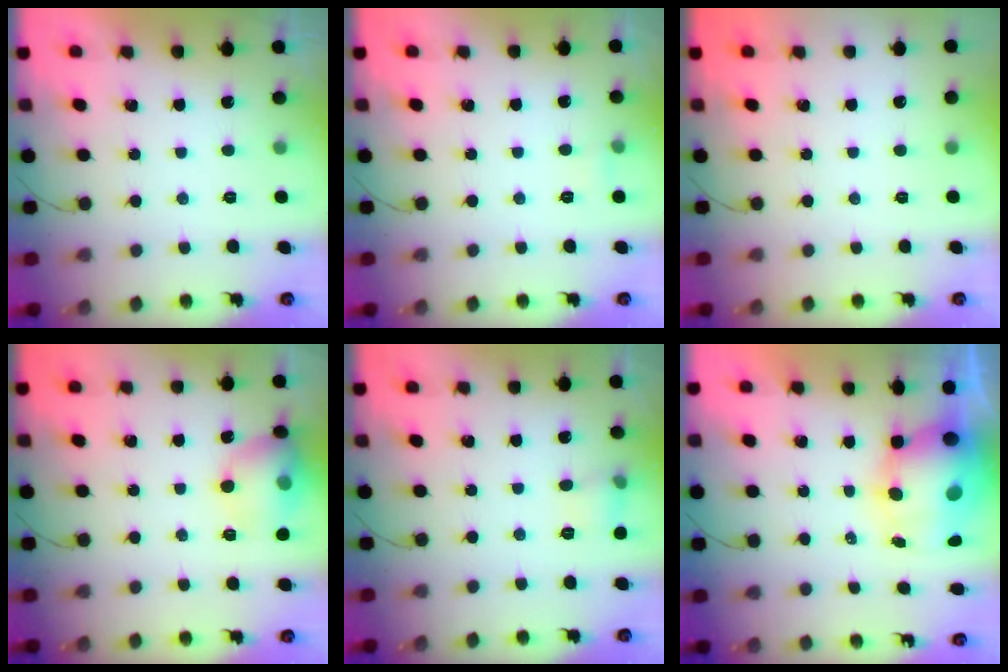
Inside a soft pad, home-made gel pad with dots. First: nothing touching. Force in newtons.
{"total": 6.3, "press": 1.7, "slide": 6.1}
{"total": 0.0}
{"total": 12.6, "press": 12.3, "slide": 2.5}
{"total": 7.0, "press": 6.7, "slide": 1.9}
{"total": 13.5, "press": 13.1, "slide": 3.4}